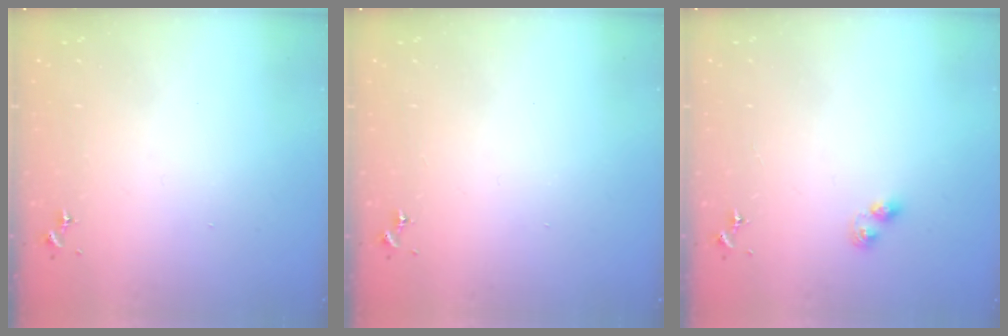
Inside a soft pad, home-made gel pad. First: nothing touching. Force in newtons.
{"total": 0.0}
{"total": 2.8, "press": 2.7, "slide": 0.4}